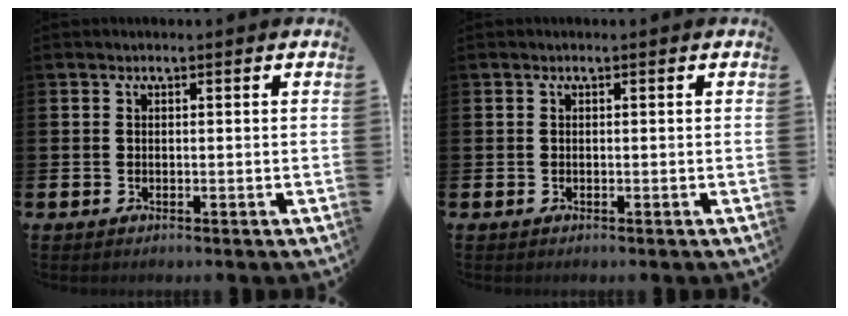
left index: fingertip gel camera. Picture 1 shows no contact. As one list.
[{"total": 0.0}]